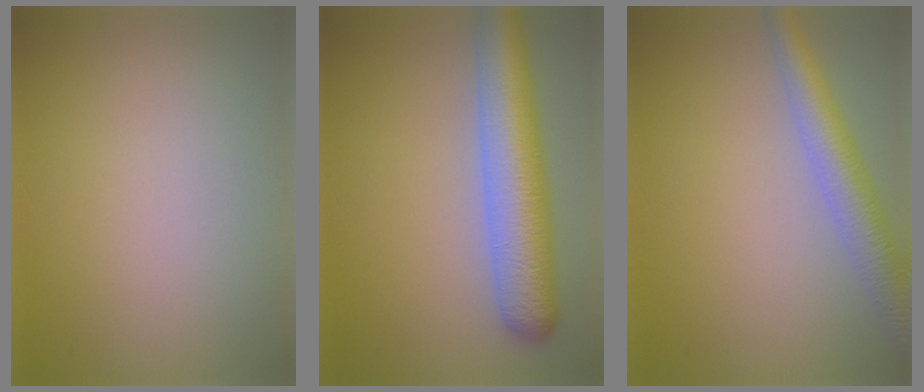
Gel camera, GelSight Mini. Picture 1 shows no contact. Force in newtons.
{"total": 7.7, "press": 7.7, "slide": 0.3}
{"total": 4.6, "press": 4.6, "slide": 0.2}